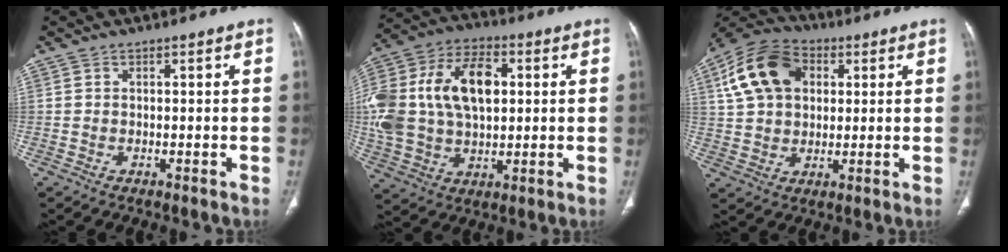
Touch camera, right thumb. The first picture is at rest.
{"total": 26.6, "force": [4.3, 16.9, 20.1], "torque": [-0.438, 0.034, 0.084]}
{"total": 14.9, "force": [4.5, 10.4, 9.7], "torque": [-0.169, 0.012, 0.077]}